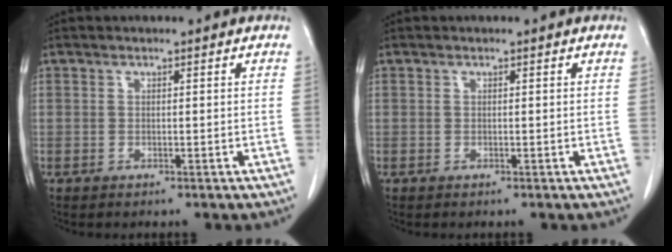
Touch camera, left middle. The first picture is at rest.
{"total": 0.0}